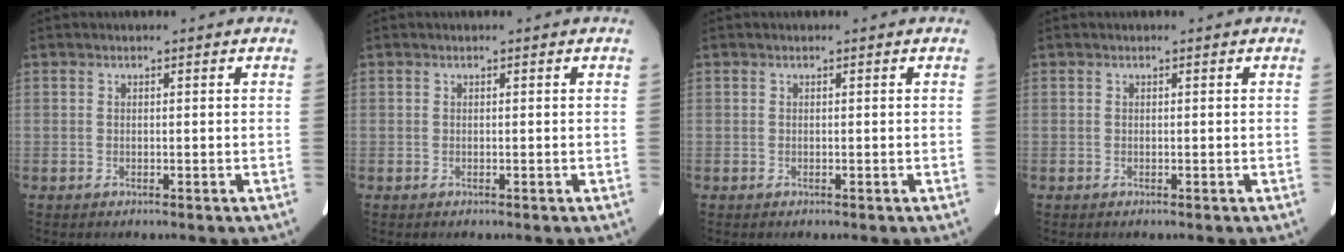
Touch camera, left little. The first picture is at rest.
{"total": 0.0}
{"total": 0.0}
{"total": 0.0}